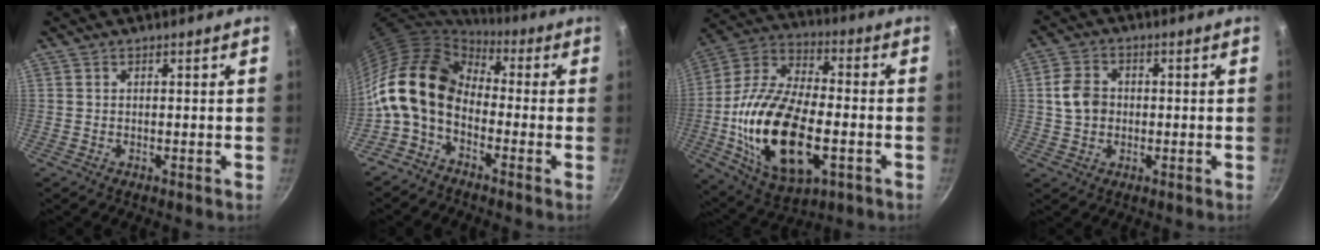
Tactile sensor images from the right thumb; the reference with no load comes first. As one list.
[{"total": 14.8, "force": [-1.5, 10.2, 10.6], "torque": [-0.193, 0.033, -0.051]}, {"total": 24.6, "force": [-5.2, 12.5, 20.5], "torque": [-0.388, 0.022, -0.094]}, {"total": 6.0, "force": [0.1, 4.8, 3.5], "torque": [-0.053, 0.011, -0.004]}]